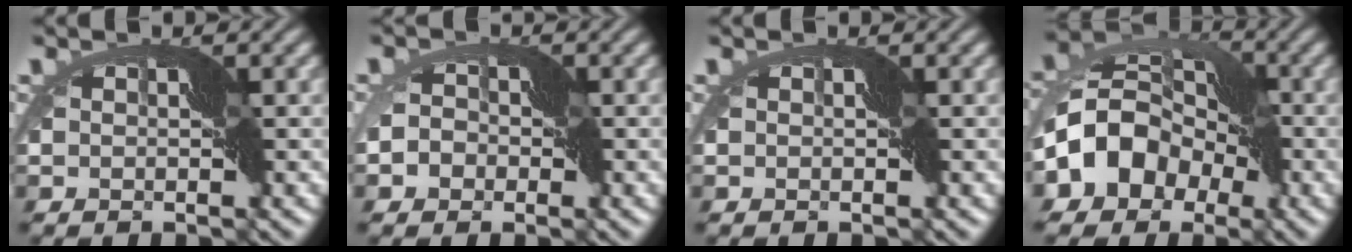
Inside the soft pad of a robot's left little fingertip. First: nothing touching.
{"total": 3.4, "force": [-2.0, 2.6, 1.0], "torque": [-0.005, -0.002, -0.047]}
{"total": 0.0}
{"total": 9.9, "force": [-2.9, 7.1, 6.2], "torque": [-0.114, 0.001, -0.077]}